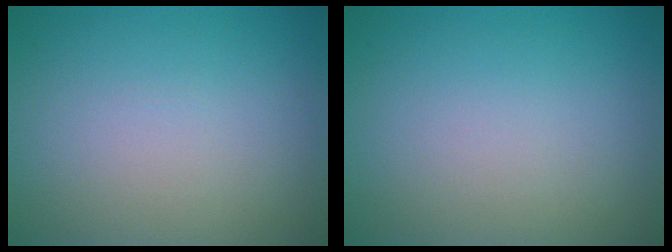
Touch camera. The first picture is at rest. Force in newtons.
{"total": 0.0}